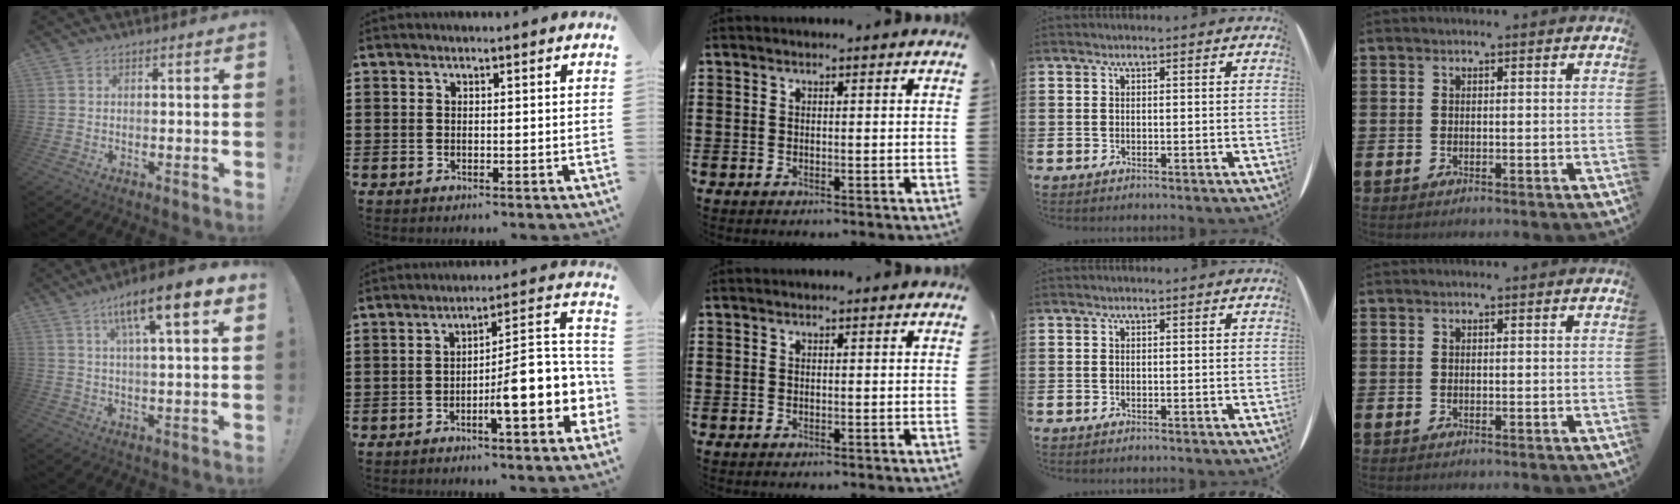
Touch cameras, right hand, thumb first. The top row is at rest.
{"thumb": {"total": 12.3, "force": [5.7, 2.1, 10.7], "torque": [-0.168, -0.023, 0.085]}, "index": {"total": 10.6, "force": [-3.4, 2.0, 9.9], "torque": [-0.146, -0.027, -0.066]}}